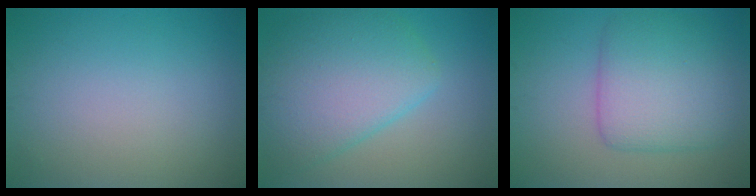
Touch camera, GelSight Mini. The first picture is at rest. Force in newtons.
{"total": 7.4, "press": 7.4, "slide": 0.4}
{"total": 6.3, "press": 6.3, "slide": 0.1}